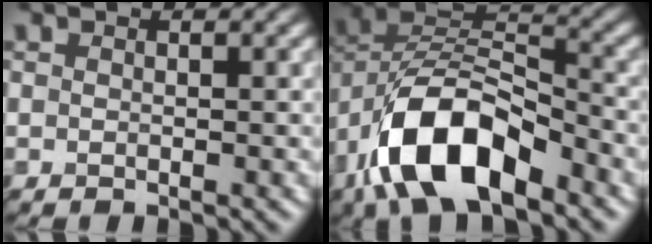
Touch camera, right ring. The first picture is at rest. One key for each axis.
{"total": 9.6, "fx": -6.1, "fy": 4.1, "fz": 6.2, "tx": -0.147, "ty": 0.008, "tz": -0.092}